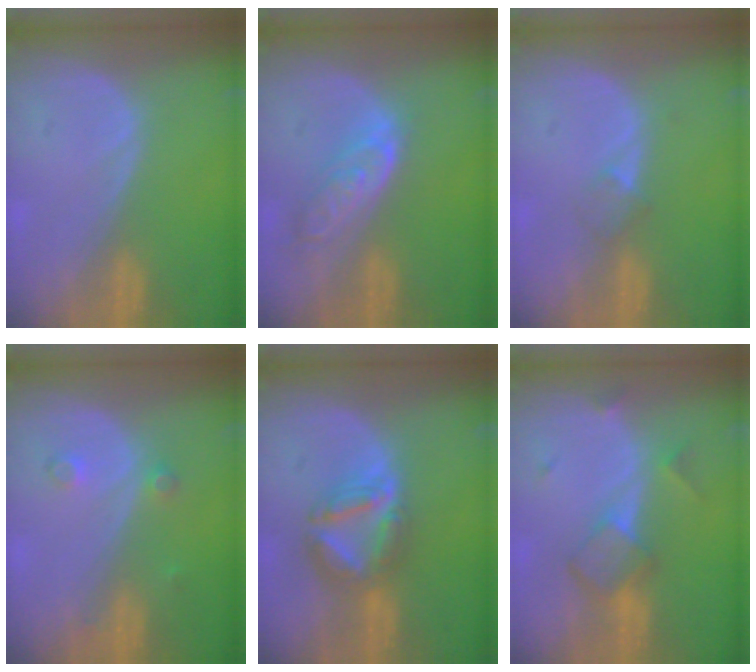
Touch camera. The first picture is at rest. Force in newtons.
{"total": 6.4, "press": 5.8, "slide": 2.7}
{"total": 2.1, "press": 1.8, "slide": 1.0}
{"total": 2.5, "press": 2.1, "slide": 1.3}
{"total": 7.3, "press": 6.4, "slide": 3.5}
{"total": 5.8, "press": 5.2, "slide": 2.5}